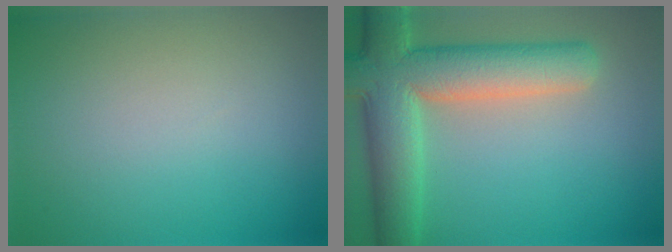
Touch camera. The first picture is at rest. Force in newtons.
{"total": 9.7, "press": 9.7, "slide": 0.9}